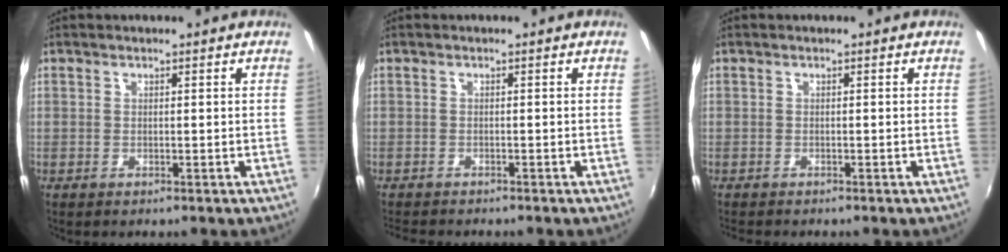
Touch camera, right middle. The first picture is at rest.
{"total": 3.2, "force": [-3.0, 0.5, 1.0], "torque": [-0.030, -0.016, -0.053]}
{"total": 1.4, "force": [-1.3, 0.3, 0.4], "torque": [-0.010, -0.008, -0.021]}